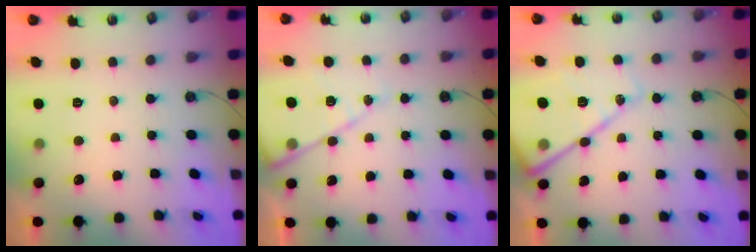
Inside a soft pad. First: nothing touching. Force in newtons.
{"total": 12.1, "press": 12.1, "slide": 1.0}
{"total": 17.2, "press": 17.1, "slide": 1.5}